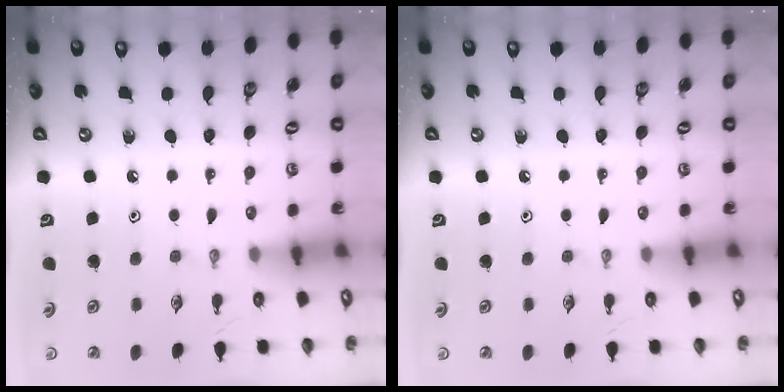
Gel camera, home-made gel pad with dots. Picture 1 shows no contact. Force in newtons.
{"total": 0.0}